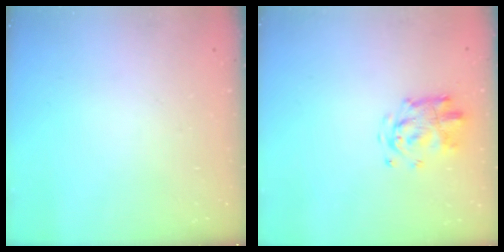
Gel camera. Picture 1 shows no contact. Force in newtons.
{"total": 3.8, "press": 3.8, "slide": 0.5}